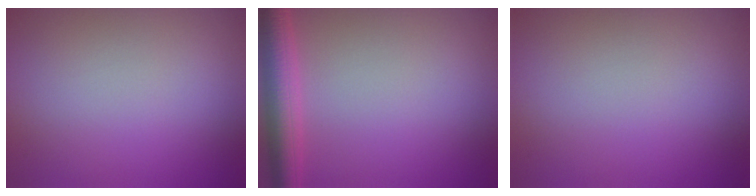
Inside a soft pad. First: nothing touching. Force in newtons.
{"total": 4.5, "press": 4.5, "slide": 0.3}
{"total": 0.0}